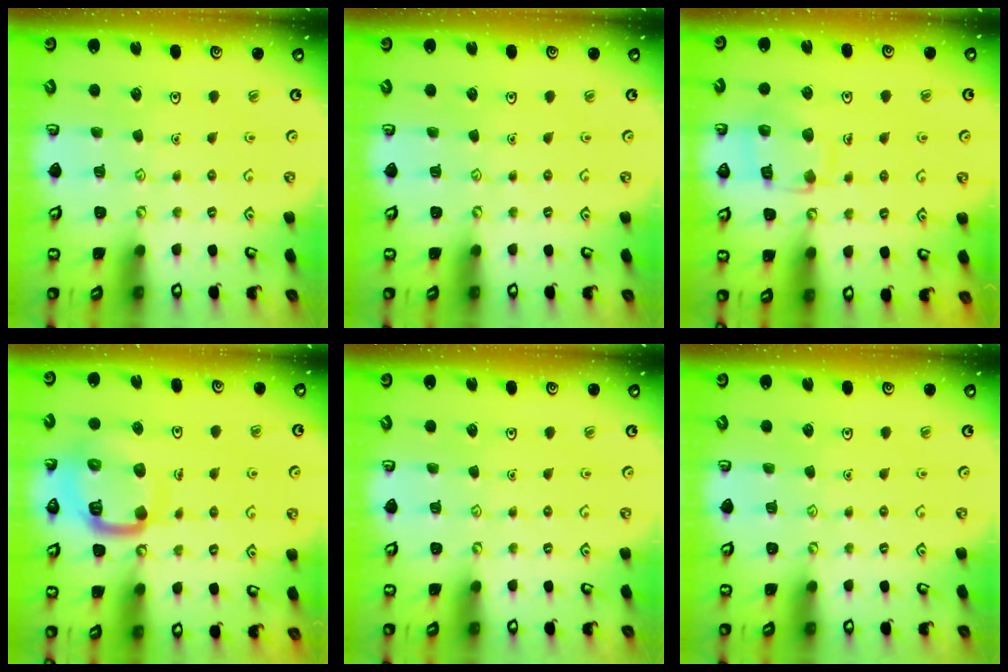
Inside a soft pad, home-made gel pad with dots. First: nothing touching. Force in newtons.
{"total": 0.0}
{"total": 11.8, "press": 11.8, "slide": 1.0}
{"total": 14.9, "press": 14.8, "slide": 1.6}
{"total": 0.0}
{"total": 0.0}